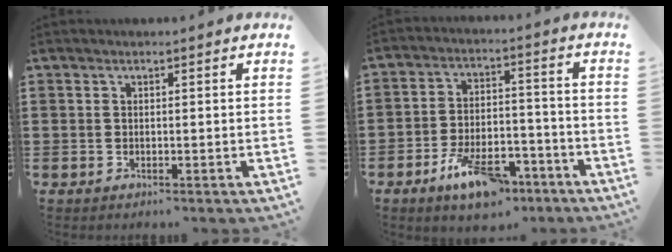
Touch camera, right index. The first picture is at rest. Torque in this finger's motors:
{"motor_torque": [1.12, -1.02, 0.55, 0.17]}